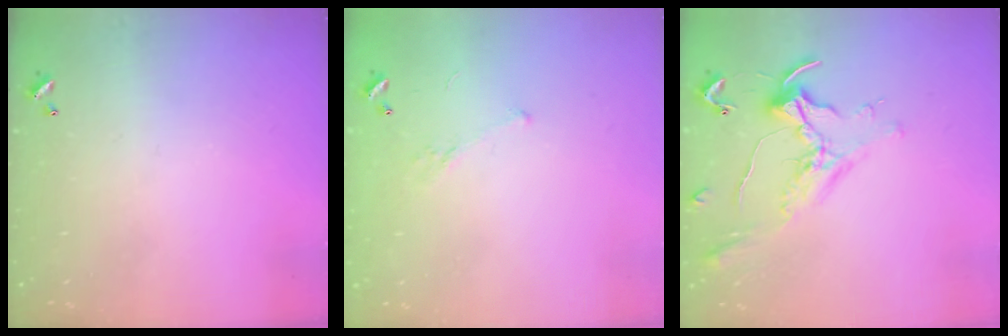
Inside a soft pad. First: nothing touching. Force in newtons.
{"total": 5.0, "press": 4.9, "slide": 0.8}
{"total": 1.1, "press": 1.0, "slide": 0.4}